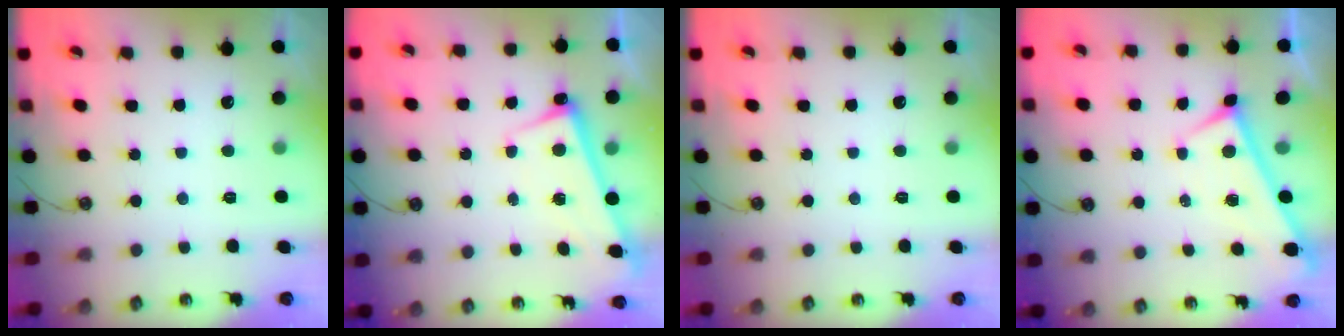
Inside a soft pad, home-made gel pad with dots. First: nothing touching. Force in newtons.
{"total": 2.6, "press": 2.6, "slide": 0.6}
{"total": 0.0}
{"total": 0.0}